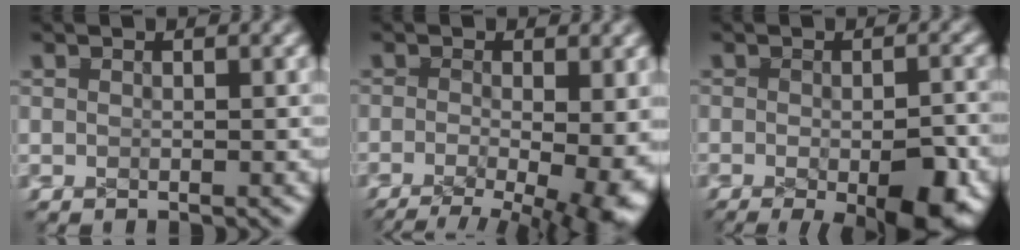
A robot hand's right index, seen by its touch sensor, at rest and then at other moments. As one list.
[{"total": 11.8, "force": [-6.0, 6.0, 8.3], "torque": [-0.097, -0.056, -0.068]}, {"total": 6.9, "force": [-3.4, 3.1, 5.2], "torque": [-0.074, -0.034, -0.038]}]